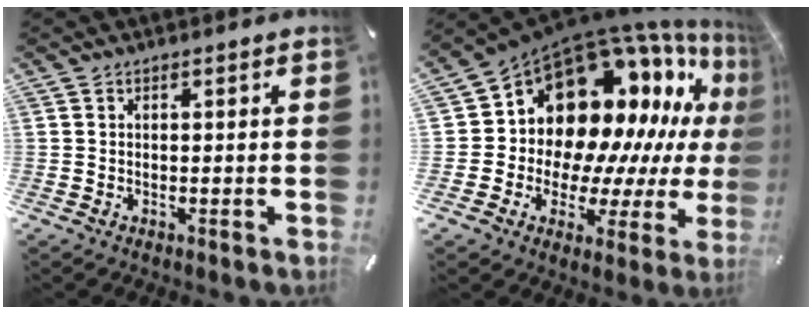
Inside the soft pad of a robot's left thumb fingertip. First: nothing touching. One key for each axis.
{"total": 18.0, "fx": 10.7, "fy": 12.2, "fz": 7.7, "tx": -0.105, "ty": -0.124, "tz": 0.213}